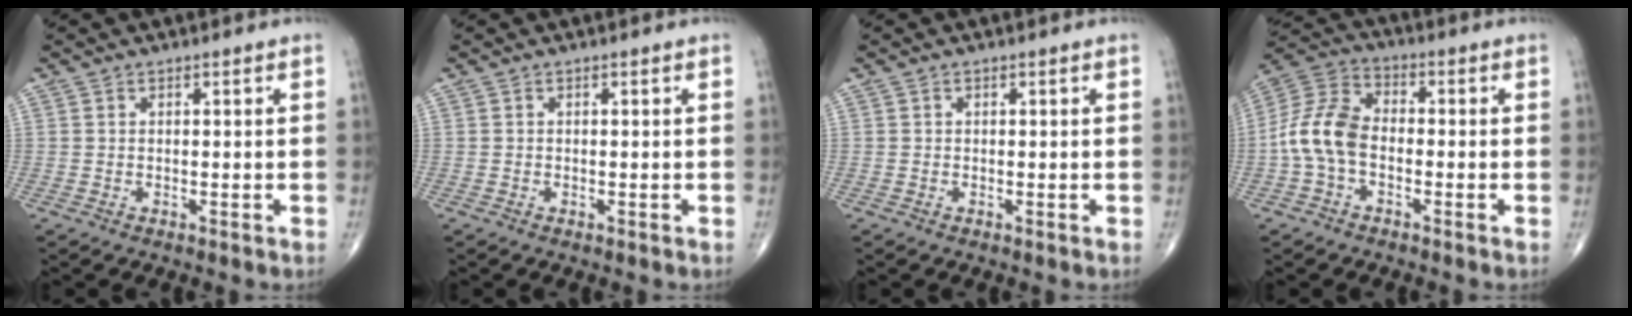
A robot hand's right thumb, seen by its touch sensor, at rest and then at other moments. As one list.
[{"total": 0.0}, {"total": 0.0}, {"total": 10.4, "force": [-1.9, 6.7, 7.7], "torque": [-0.151, 0.032, -0.051]}]